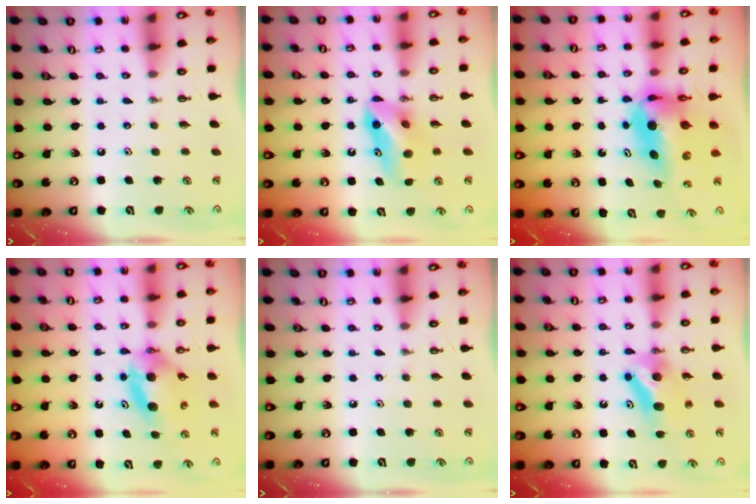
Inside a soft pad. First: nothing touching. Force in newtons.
{"total": 8.5, "press": 8.0, "slide": 3.0}
{"total": 8.3, "press": 7.9, "slide": 2.5}
{"total": 6.9, "press": 6.2, "slide": 3.1}
{"total": 0.0}
{"total": 7.2, "press": 6.8, "slide": 2.3}